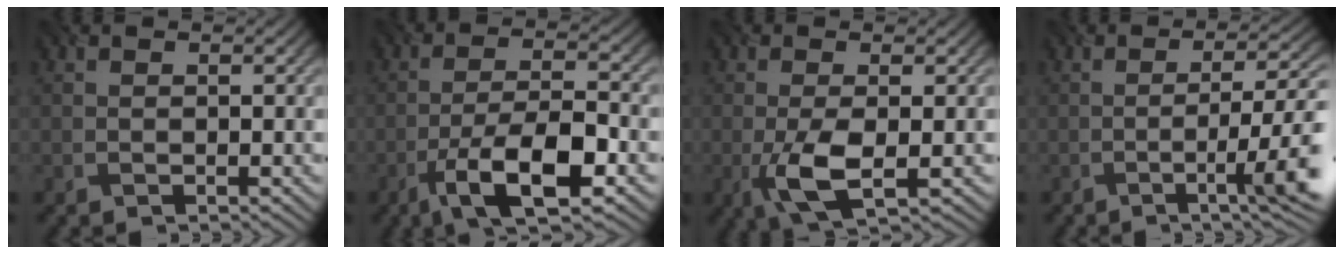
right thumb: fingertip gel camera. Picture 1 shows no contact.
{"total": 10.6, "force": [-5.2, 3.2, 8.7], "torque": [-0.153, 0.002, -0.095]}
{"total": 5.7, "force": [-1.4, 1.8, 5.2], "torque": [-0.111, -0.005, -0.028]}
{"total": 8.1, "force": [-2.2, 1.5, 7.7], "torque": [-0.115, 0.004, -0.033]}